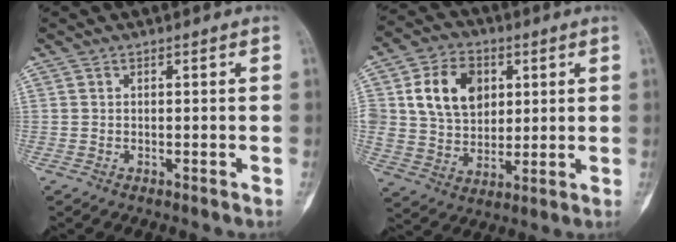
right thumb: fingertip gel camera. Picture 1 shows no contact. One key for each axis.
{"total": 13.8, "fx": 4.0, "fy": 10.2, "fz": 8.4, "tx": -0.109, "ty": -0.007, "tz": 0.074}